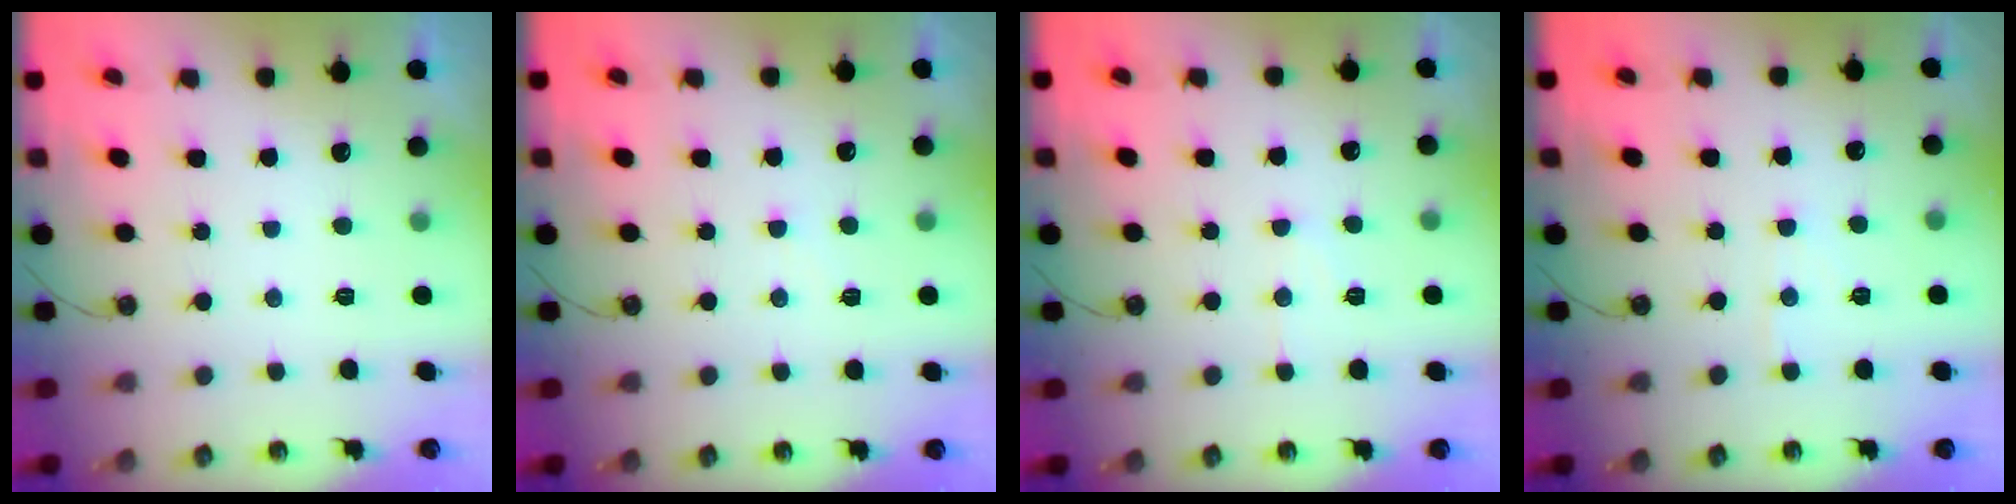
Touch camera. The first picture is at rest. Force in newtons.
{"total": 2.4, "press": 2.4, "slide": 0.4}
{"total": 7.7, "press": 7.6, "slide": 0.8}
{"total": 4.5, "press": 4.4, "slide": 0.7}